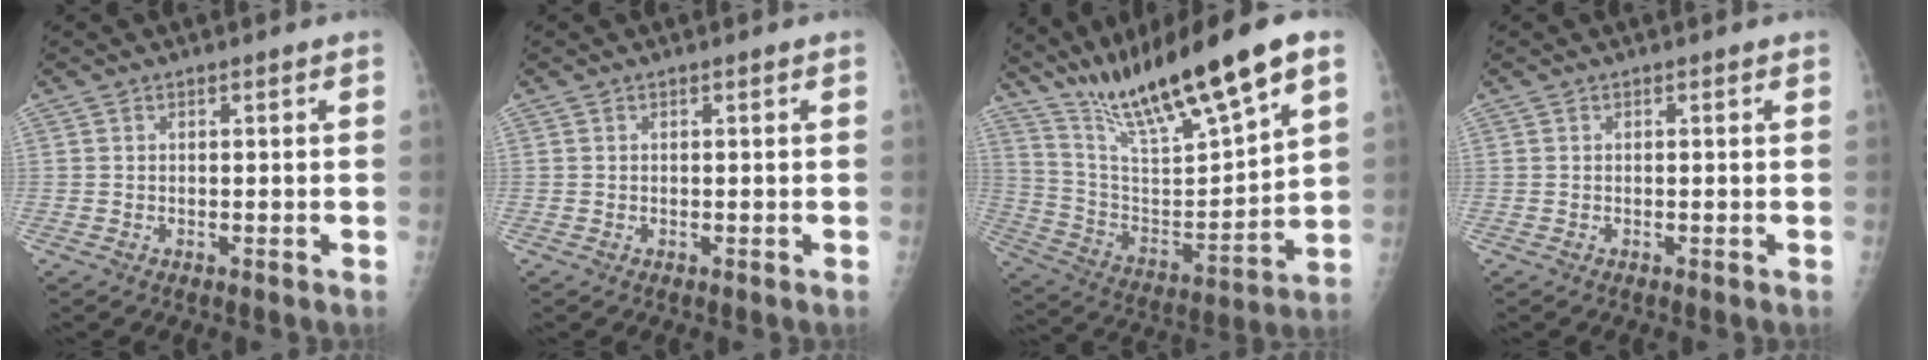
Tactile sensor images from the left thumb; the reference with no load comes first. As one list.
[{"total": 0.0}, {"total": 22.3, "force": [16.0, 3.1, 15.2], "torque": [-0.246, -0.059, 0.293]}, {"total": 0.0}]